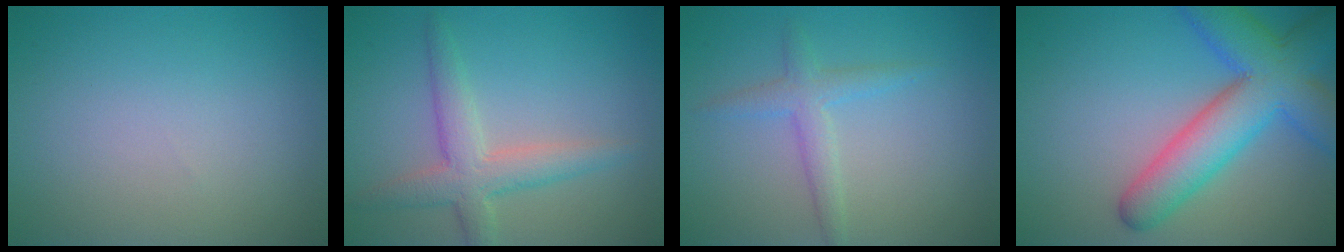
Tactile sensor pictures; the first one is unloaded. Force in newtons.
{"total": 3.9, "press": 3.9, "slide": 0.2}
{"total": 2.3, "press": 2.3, "slide": 0.1}
{"total": 8.3, "press": 8.3, "slide": 0.4}